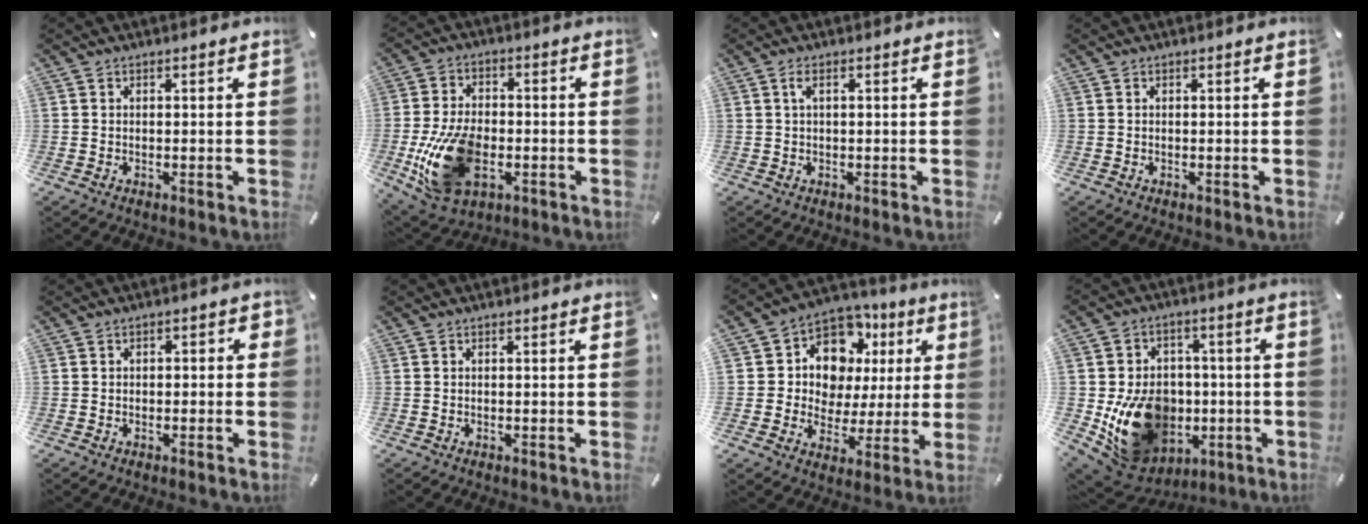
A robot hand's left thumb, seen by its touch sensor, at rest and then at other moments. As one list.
[{"total": 16.9, "force": [-4.1, 10.9, 12.2], "torque": [-0.259, 0.000, -0.069]}, {"total": 2.1, "force": [0.5, 0.6, 1.9], "torque": [-0.038, 0.005, 0.006]}, {"total": 0.0}, {"total": 1.7, "force": [-1.0, 1.1, 0.8], "torque": [-0.015, 0.008, -0.022]}, {"total": 0.0}, {"total": 10.9, "force": [4.9, 9.1, 3.3], "torque": [-0.061, -0.044, 0.095]}, {"total": 17.9, "force": [-3.2, 14.9, 9.4], "torque": [-0.156, 0.007, -0.038]}]